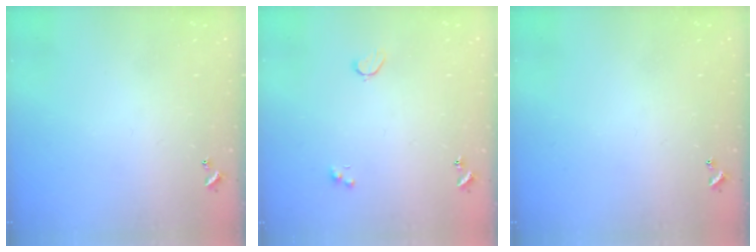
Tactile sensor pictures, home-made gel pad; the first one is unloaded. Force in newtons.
{"total": 2.6, "press": 2.5, "slide": 0.6}
{"total": 0.0}